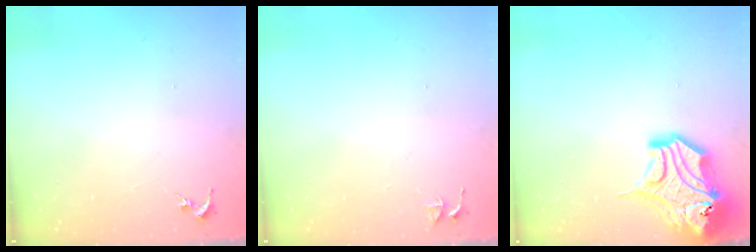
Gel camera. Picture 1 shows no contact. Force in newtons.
{"total": 3.7, "press": 3.7, "slide": 0.3}
{"total": 17.2, "press": 17.0, "slide": 2.4}